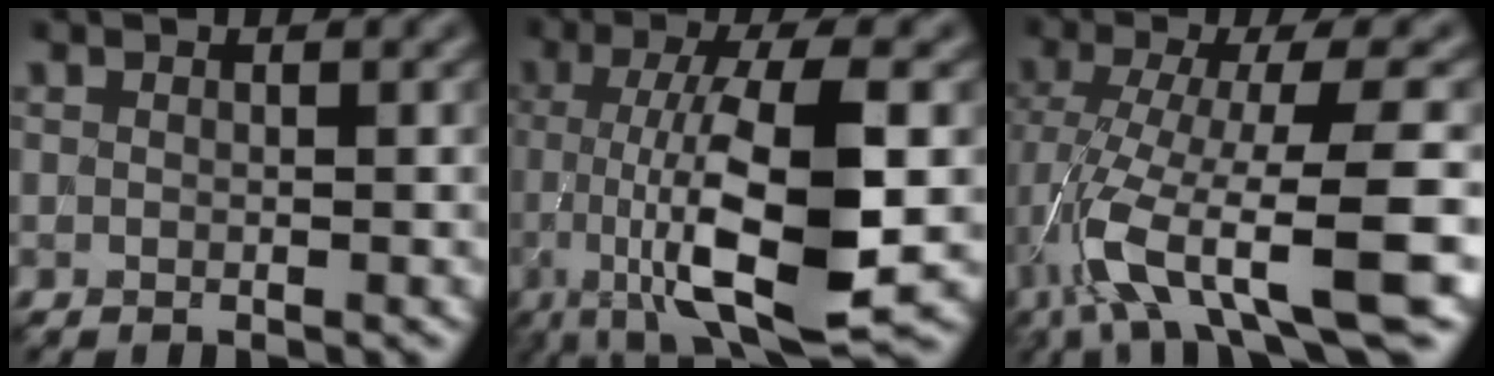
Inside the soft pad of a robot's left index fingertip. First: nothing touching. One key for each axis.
{"total": 11.4, "fx": -2.5, "fy": 3.2, "fz": 10.7, "tx": -0.197, "ty": -0.010, "tz": -0.042}
{"total": 10.9, "fx": -4.9, "fy": 2.2, "fz": 9.5, "tx": -0.188, "ty": -0.009, "tz": -0.072}